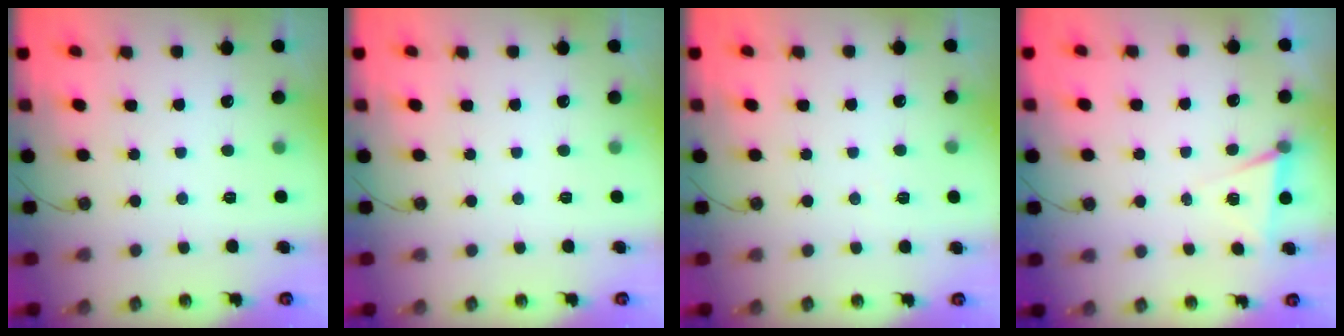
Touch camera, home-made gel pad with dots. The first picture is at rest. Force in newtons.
{"total": 0.0}
{"total": 5.3, "press": 3.1, "slide": 4.3}
{"total": 5.4, "press": 3.2, "slide": 4.4}